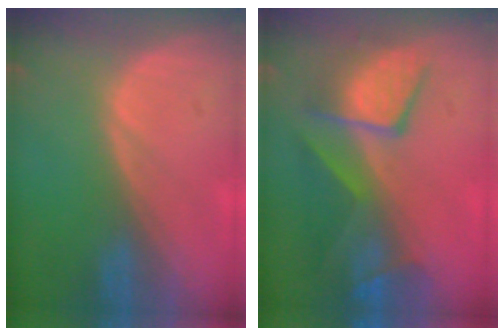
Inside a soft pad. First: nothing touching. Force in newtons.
{"total": 9.6, "press": 8.7, "slide": 4.1}